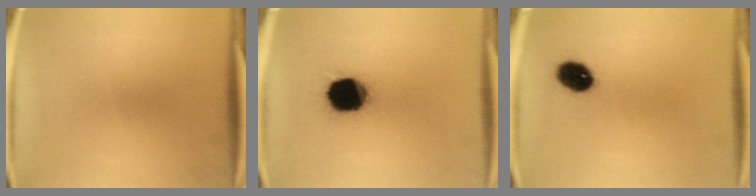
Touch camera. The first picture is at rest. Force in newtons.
{"total": 16.5}
{"total": 6.9}